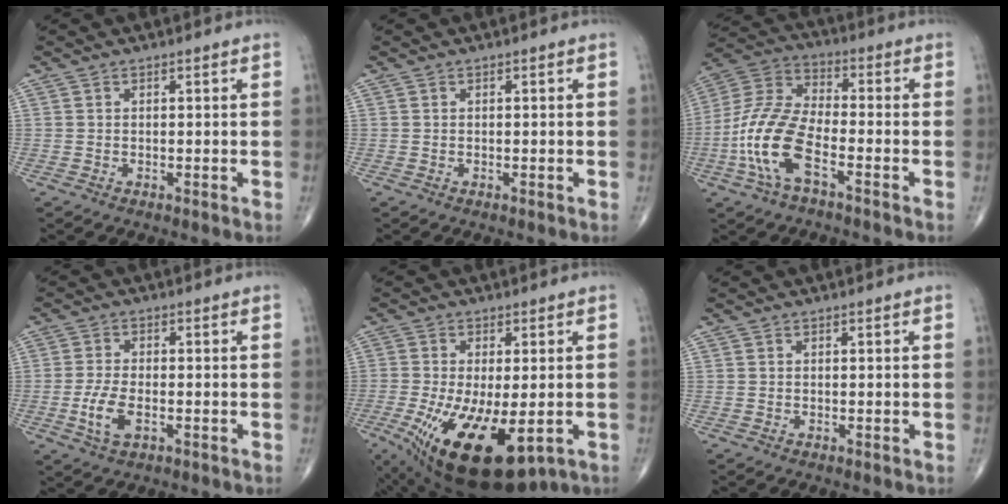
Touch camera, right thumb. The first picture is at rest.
{"total": 0.0}
{"total": 15.4, "force": [-5.8, 6.5, 12.7], "torque": [-0.275, 0.031, -0.115]}
{"total": 5.6, "force": [-1.7, 2.7, 4.6], "torque": [-0.100, 0.002, -0.031]}
{"total": 17.4, "force": [-6.1, 7.2, 14.6], "torque": [-0.261, -0.023, -0.079]}
{"total": 0.0}